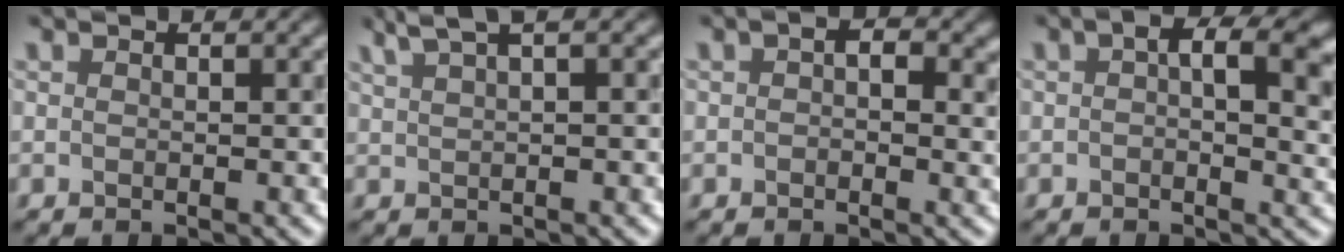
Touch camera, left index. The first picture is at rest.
{"total": 3.2, "force": [2.5, 0.5, 2.0], "torque": [-0.026, 0.012, 0.039]}
{"total": 3.3, "force": [0.7, 1.9, 2.6], "torque": [-0.029, 0.009, 0.005]}
{"total": 7.9, "force": [1.7, 3.8, 6.8], "torque": [-0.085, 0.014, 0.020]}